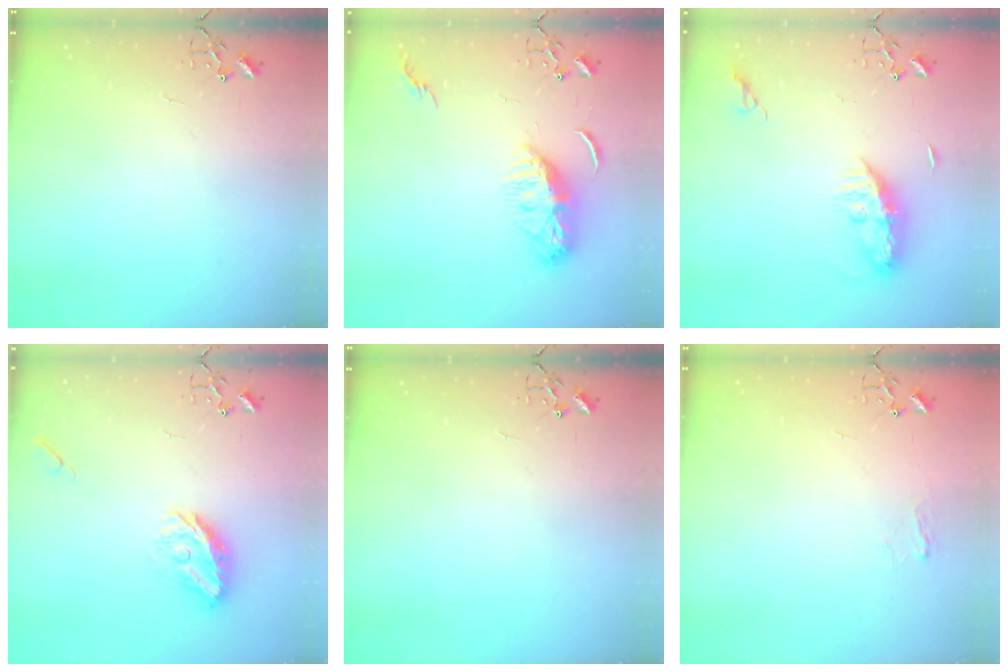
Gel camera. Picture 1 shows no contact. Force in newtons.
{"total": 10.2, "press": 10.2, "slide": 0.9}
{"total": 9.8, "press": 9.8, "slide": 0.5}
{"total": 11.7, "press": 11.7, "slide": 0.5}
{"total": 0.0}
{"total": 6.3, "press": 6.3, "slide": 0.7}